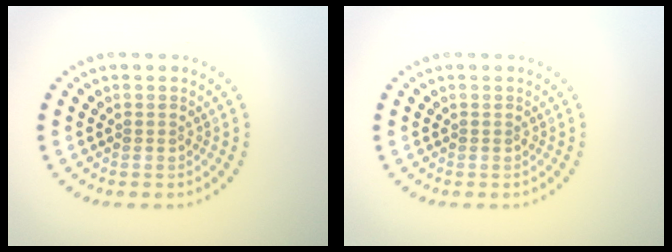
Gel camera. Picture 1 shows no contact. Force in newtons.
{"total": 0.0}